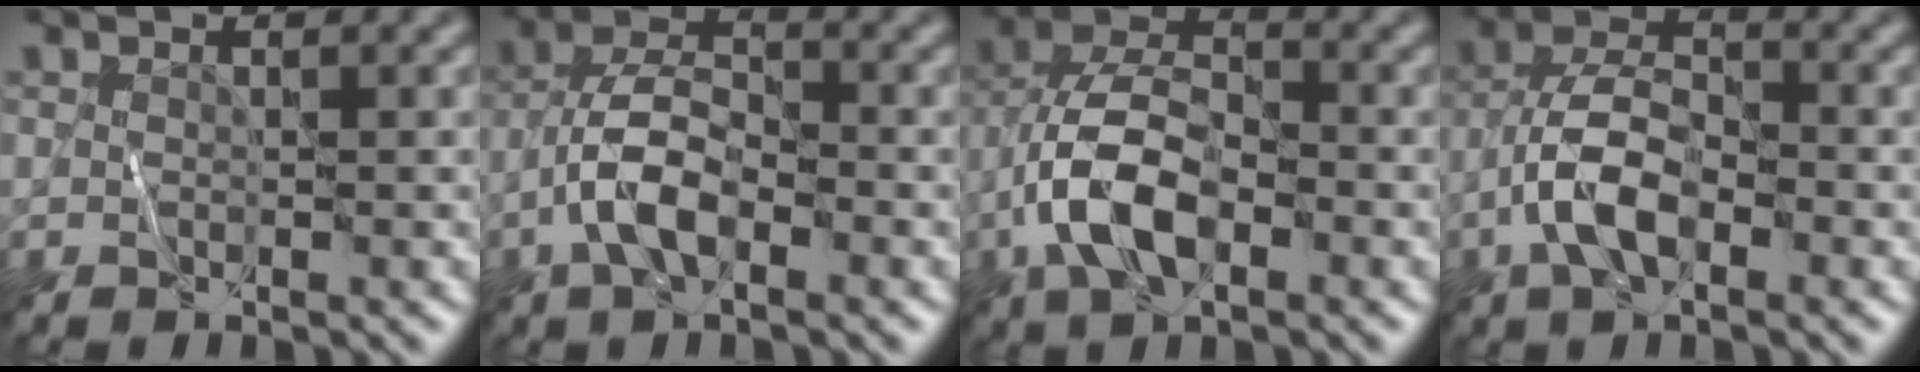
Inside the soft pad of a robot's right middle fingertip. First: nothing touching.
{"total": 4.9, "force": [-2.1, 2.1, 3.9], "torque": [-0.073, 0.013, -0.046]}
{"total": 7.6, "force": [-2.6, 3.8, 6.0], "torque": [-0.124, 0.009, -0.057]}
{"total": 5.4, "force": [-2.1, 2.4, 4.3], "torque": [-0.083, 0.011, -0.047]}